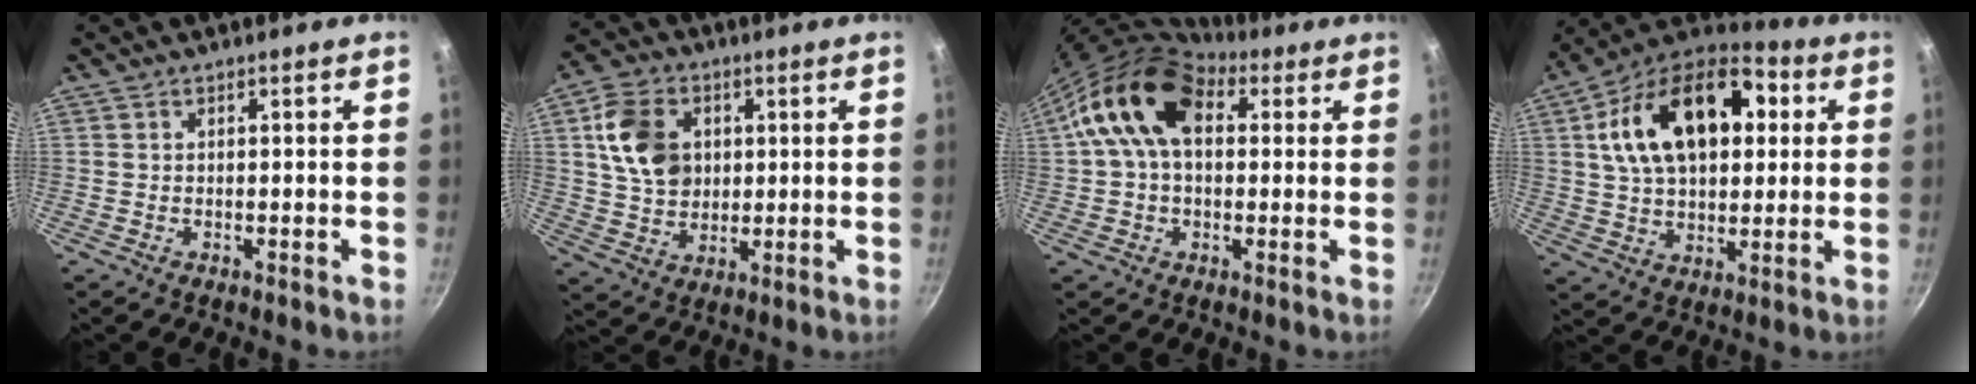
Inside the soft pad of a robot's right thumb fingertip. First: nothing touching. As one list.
[{"total": 12.6, "force": [3.1, 9.5, 7.7], "torque": [-0.117, -0.003, 0.056]}, {"total": 15.0, "force": [3.5, 10.1, 10.5], "torque": [-0.164, 0.024, 0.042]}, {"total": 23.6, "force": [5.7, 14.5, 17.7], "torque": [-0.277, 0.018, 0.078]}]